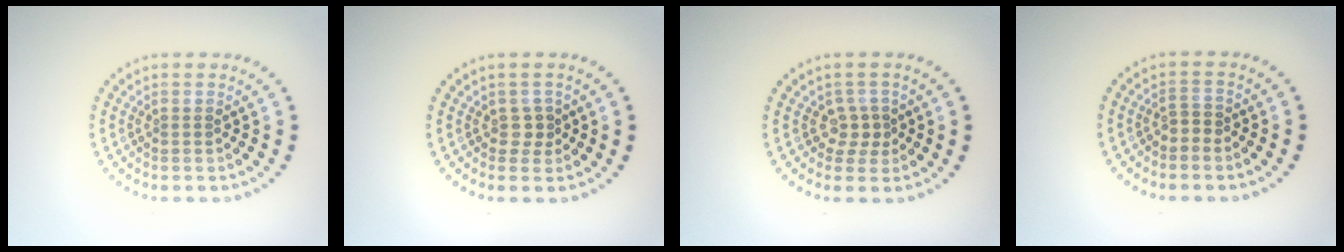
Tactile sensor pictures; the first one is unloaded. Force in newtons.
{"total": 1.2, "press": 1.0, "slide": 0.6}
{"total": 1.7, "press": 1.2, "slide": 1.2}
{"total": 1.1, "press": 0.8, "slide": 0.7}